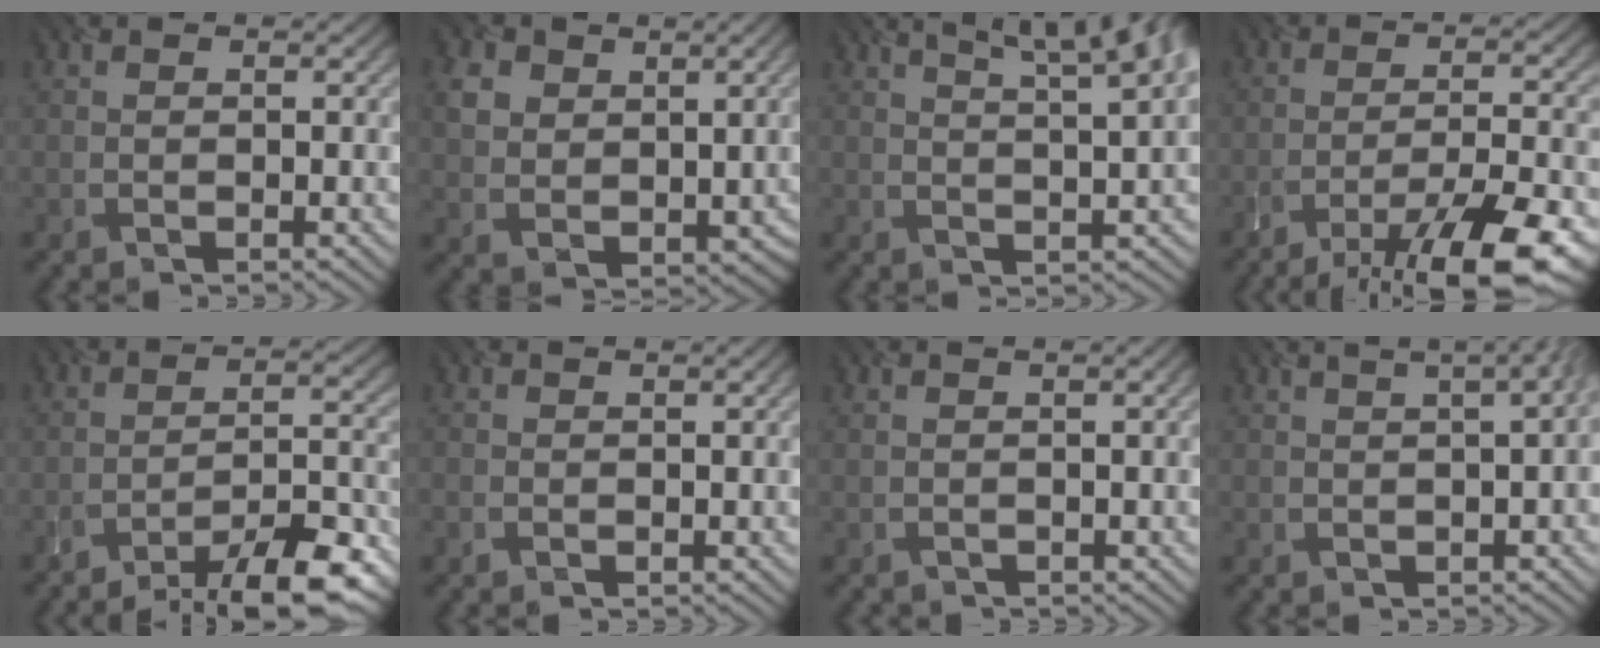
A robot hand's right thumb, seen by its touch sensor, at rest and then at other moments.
{"total": 4.7, "force": [2.1, 3.7, 2.0], "torque": [-0.061, -0.005, 0.045]}
{"total": 9.7, "force": [5.4, 2.2, 7.7], "torque": [-0.090, 0.034, 0.057]}
{"total": 12.5, "force": [-9.1, 2.8, 8.1], "torque": [-0.139, -0.002, -0.141]}
{"total": 12.0, "force": [-9.7, 2.4, 6.6], "torque": [-0.107, 0.003, -0.148]}
{"total": 0.7, "force": [-0.3, 0.2, 0.6], "torque": [-0.013, -0.002, -0.005]}
{"total": 0.6, "force": [-0.3, 0.2, 0.5], "torque": [-0.011, 0.002, -0.002]}
{"total": 6.8, "force": [1.6, 2.6, 6.1], "torque": [-0.048, 0.035, 0.000]}